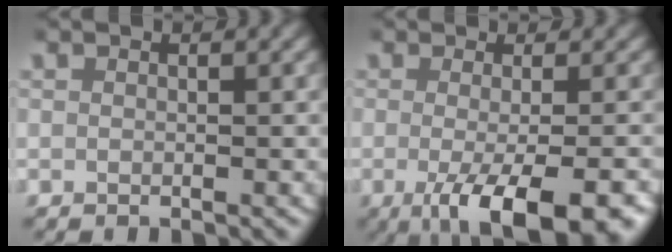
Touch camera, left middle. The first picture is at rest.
{"total": 7.3, "force": [-3.6, 1.9, 6.0], "torque": [-0.098, -0.020, -0.042]}